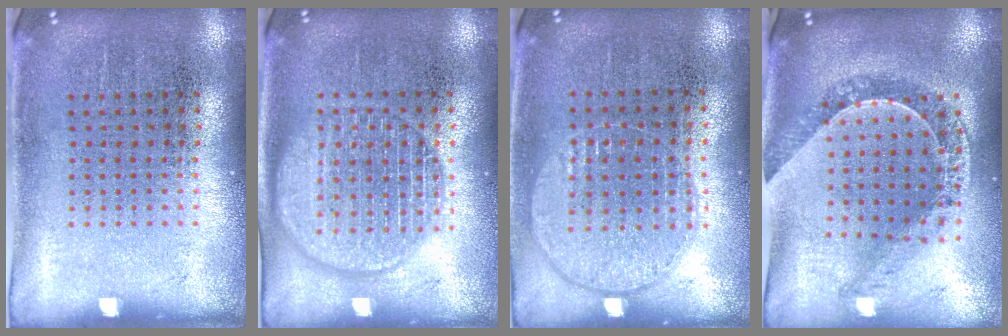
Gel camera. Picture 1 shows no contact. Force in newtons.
{"total": 2.3, "press": 2.3, "slide": 0.3}
{"total": 0.9, "press": 0.9, "slide": 0.3}
{"total": 1.0, "press": 1.0, "slide": 0.2}